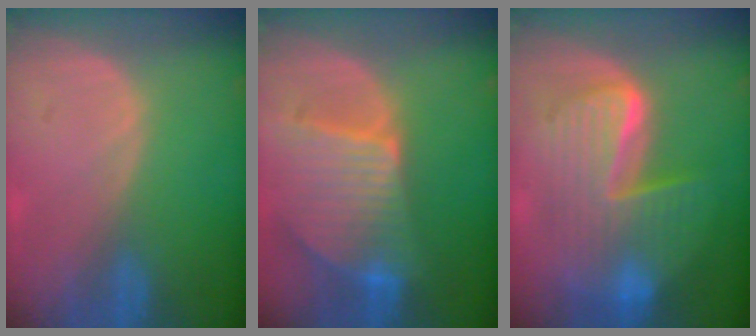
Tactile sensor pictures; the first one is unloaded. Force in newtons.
{"total": 9.4, "press": 8.2, "slide": 4.6}
{"total": 10.4, "press": 10.4, "slide": 1.0}